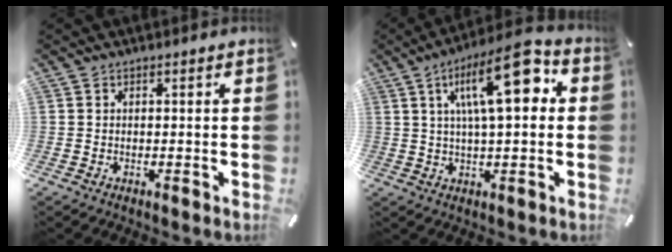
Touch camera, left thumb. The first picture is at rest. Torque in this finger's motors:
{"motor_torque": [0.32, 1.21, 1.82, -0.95, 0.53]}